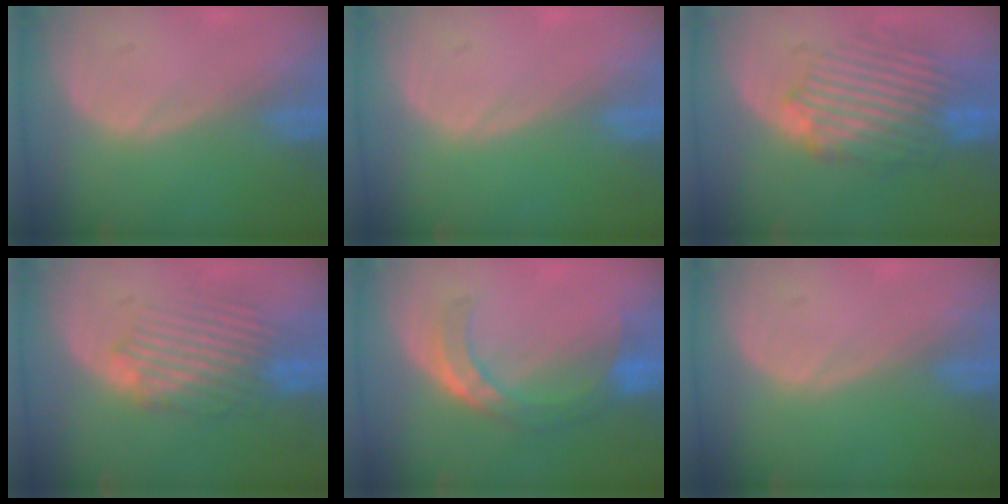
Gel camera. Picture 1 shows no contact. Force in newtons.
{"total": 0.0}
{"total": 8.9, "press": 8.8, "slide": 1.4}
{"total": 6.6, "press": 6.4, "slide": 1.6}
{"total": 7.5, "press": 6.5, "slide": 3.8}
{"total": 0.0}